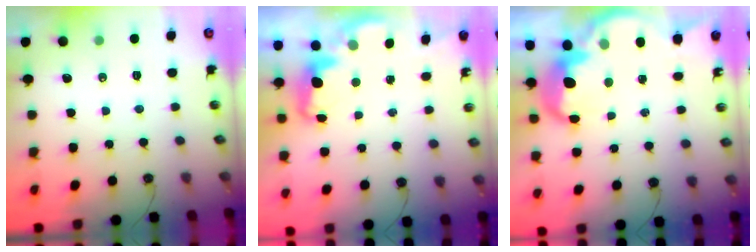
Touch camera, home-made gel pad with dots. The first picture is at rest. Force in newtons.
{"total": 2.6, "press": 2.6, "slide": 0.5}
{"total": 8.0, "press": 8.0, "slide": 0.5}